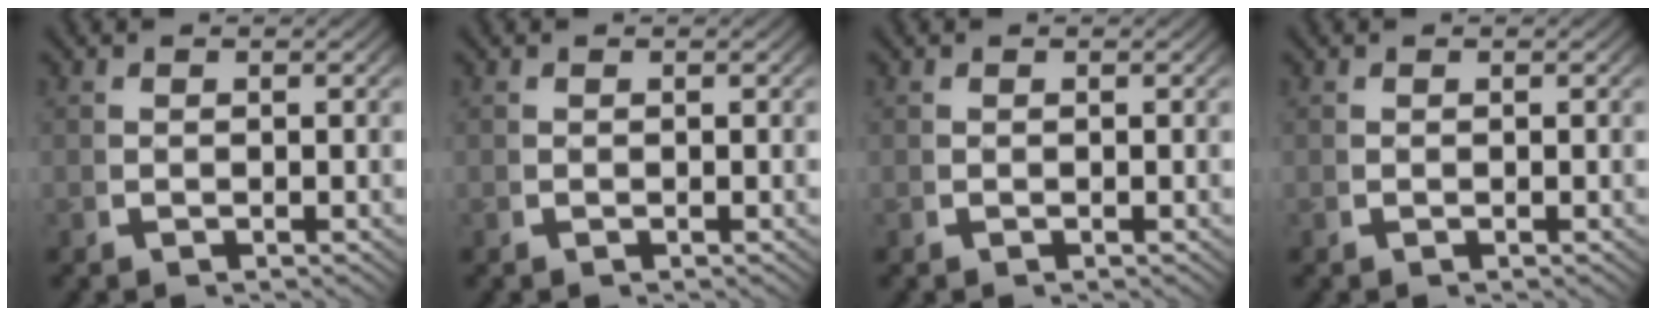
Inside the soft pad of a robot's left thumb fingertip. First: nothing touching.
{"total": 0.0}
{"total": 0.0}
{"total": 0.0}